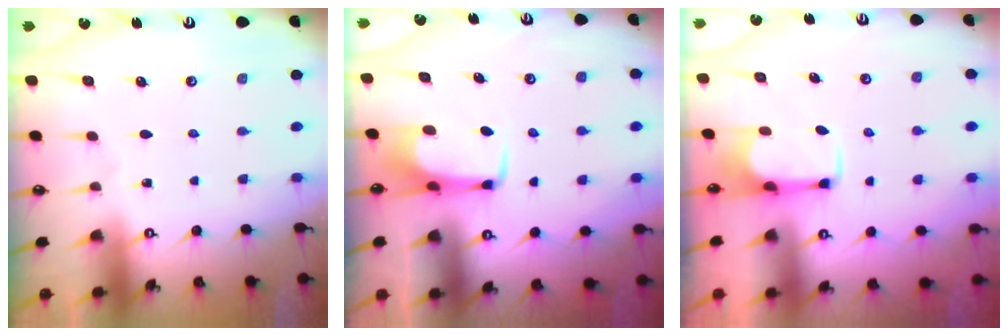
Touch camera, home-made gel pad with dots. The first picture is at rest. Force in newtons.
{"total": 3.0, "press": 3.0, "slide": 0.4}
{"total": 2.8, "press": 2.7, "slide": 0.7}